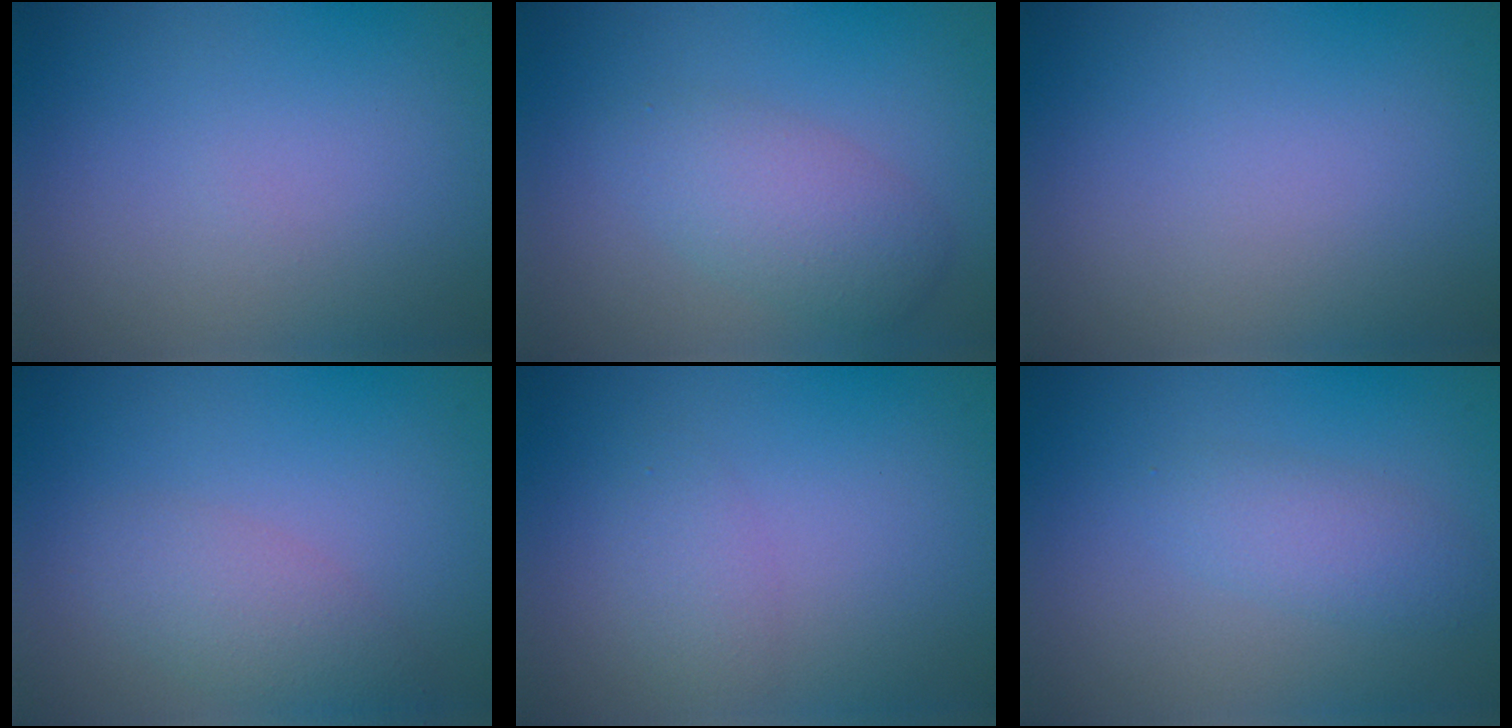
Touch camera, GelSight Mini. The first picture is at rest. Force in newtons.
{"total": 3.4, "press": 3.4, "slide": 0.2}
{"total": 0.0}
{"total": 2.9, "press": 2.9, "slide": 0.2}
{"total": 1.6, "press": 1.6, "slide": 0.1}
{"total": 2.2, "press": 2.2, "slide": 0.2}